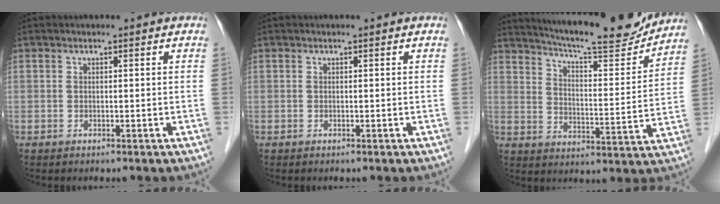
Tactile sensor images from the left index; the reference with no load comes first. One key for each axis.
{"total": 0.0}
{"total": 17.2, "fx": 16.0, "fy": 1.2, "fz": 6.1, "tx": -0.103, "ty": -0.030, "tz": 0.224}